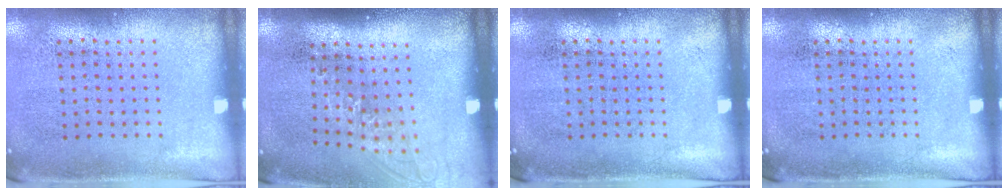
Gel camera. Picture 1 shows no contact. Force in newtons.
{"total": 1.3, "press": 1.0, "slide": 0.8}
{"total": 0.0}
{"total": 0.0}